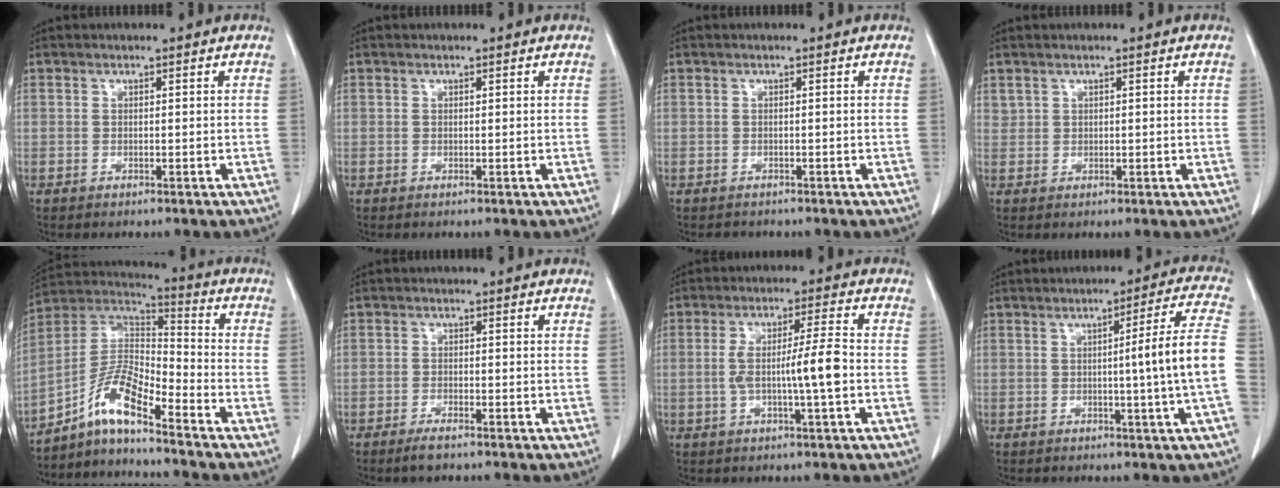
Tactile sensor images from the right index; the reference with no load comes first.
{"total": 0.0}
{"total": 1.0, "force": [-0.9, 0.4, -0.1], "torque": [-0.008, -0.001, -0.014]}
{"total": 1.0, "force": [0.7, 0.6, 0.3], "torque": [-0.005, 0.003, 0.018]}
{"total": 9.5, "force": [-6.8, 1.3, 6.5], "torque": [-0.140, 0.023, -0.128]}
{"total": 2.2, "force": [-1.7, 0.4, 1.4], "torque": [-0.031, -0.004, -0.028]}
{"total": 7.4, "force": [-1.1, -0.2, 7.3], "torque": [-0.135, 0.006, -0.018]}
{"total": 9.9, "force": [-1.1, -2.3, 9.5], "torque": [-0.127, -0.001, -0.014]}